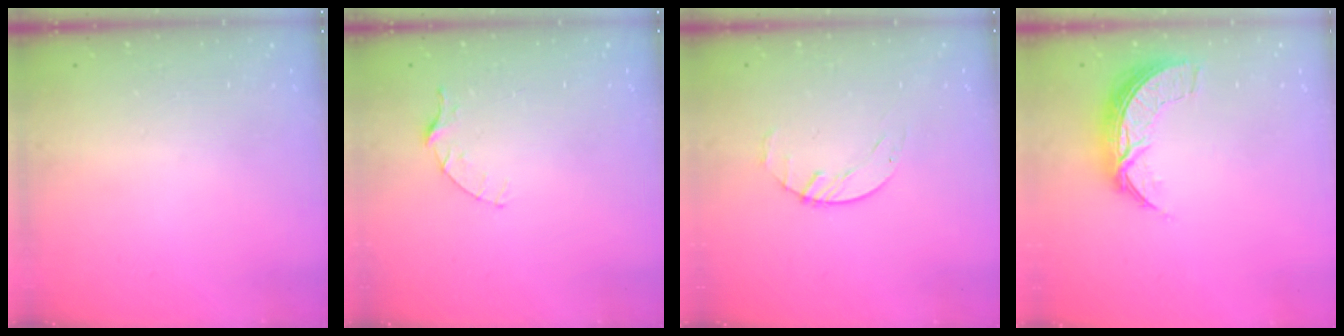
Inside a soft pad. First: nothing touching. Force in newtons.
{"total": 3.6, "press": 3.6, "slide": 0.4}
{"total": 1.6, "press": 1.6, "slide": 0.3}
{"total": 8.2, "press": 8.1, "slide": 0.6}